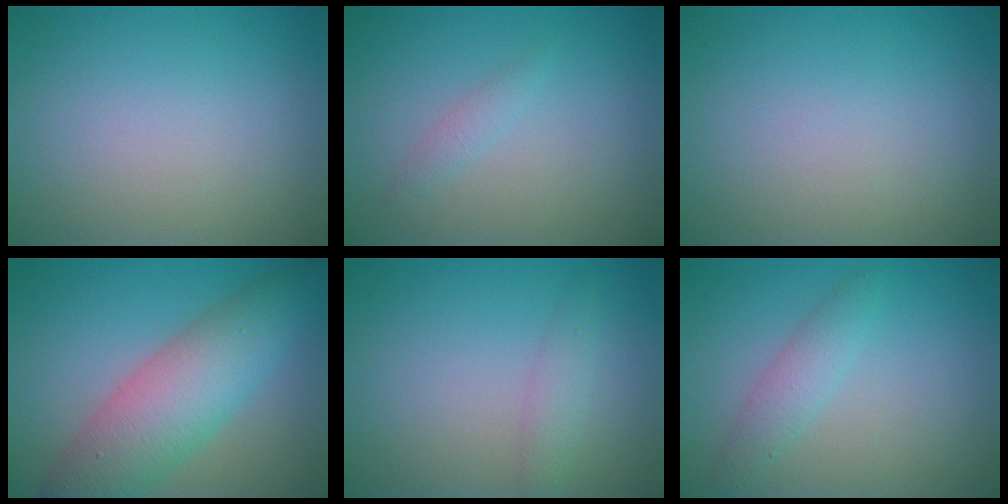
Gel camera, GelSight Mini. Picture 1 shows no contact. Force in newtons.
{"total": 0.9, "press": 0.9, "slide": 0.0}
{"total": 0.0}
{"total": 7.5, "press": 7.5, "slide": 0.2}
{"total": 1.6, "press": 1.6, "slide": 0.1}
{"total": 2.1, "press": 2.1, "slide": 0.1}